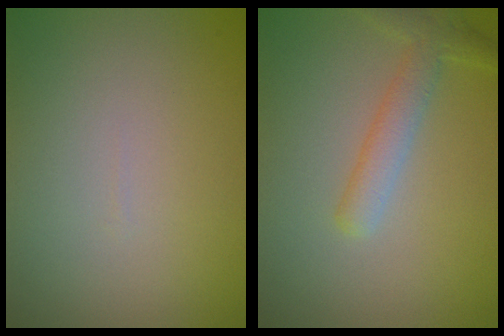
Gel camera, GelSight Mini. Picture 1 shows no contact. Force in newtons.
{"total": 2.6, "press": 2.6, "slide": 0.1}